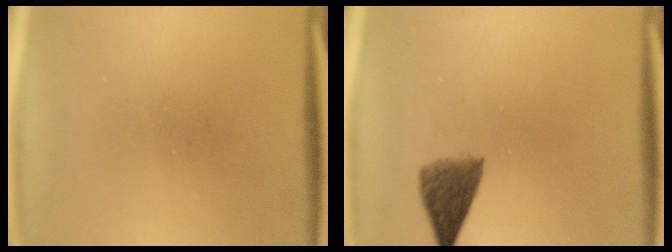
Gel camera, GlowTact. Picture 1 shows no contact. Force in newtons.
{"total": 4.7}